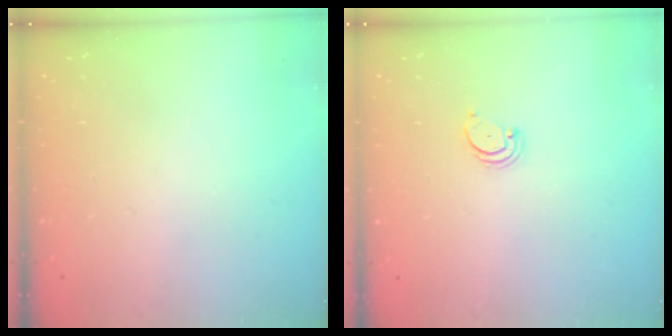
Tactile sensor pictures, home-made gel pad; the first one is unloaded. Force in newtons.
{"total": 2.2, "press": 2.2, "slide": 0.2}